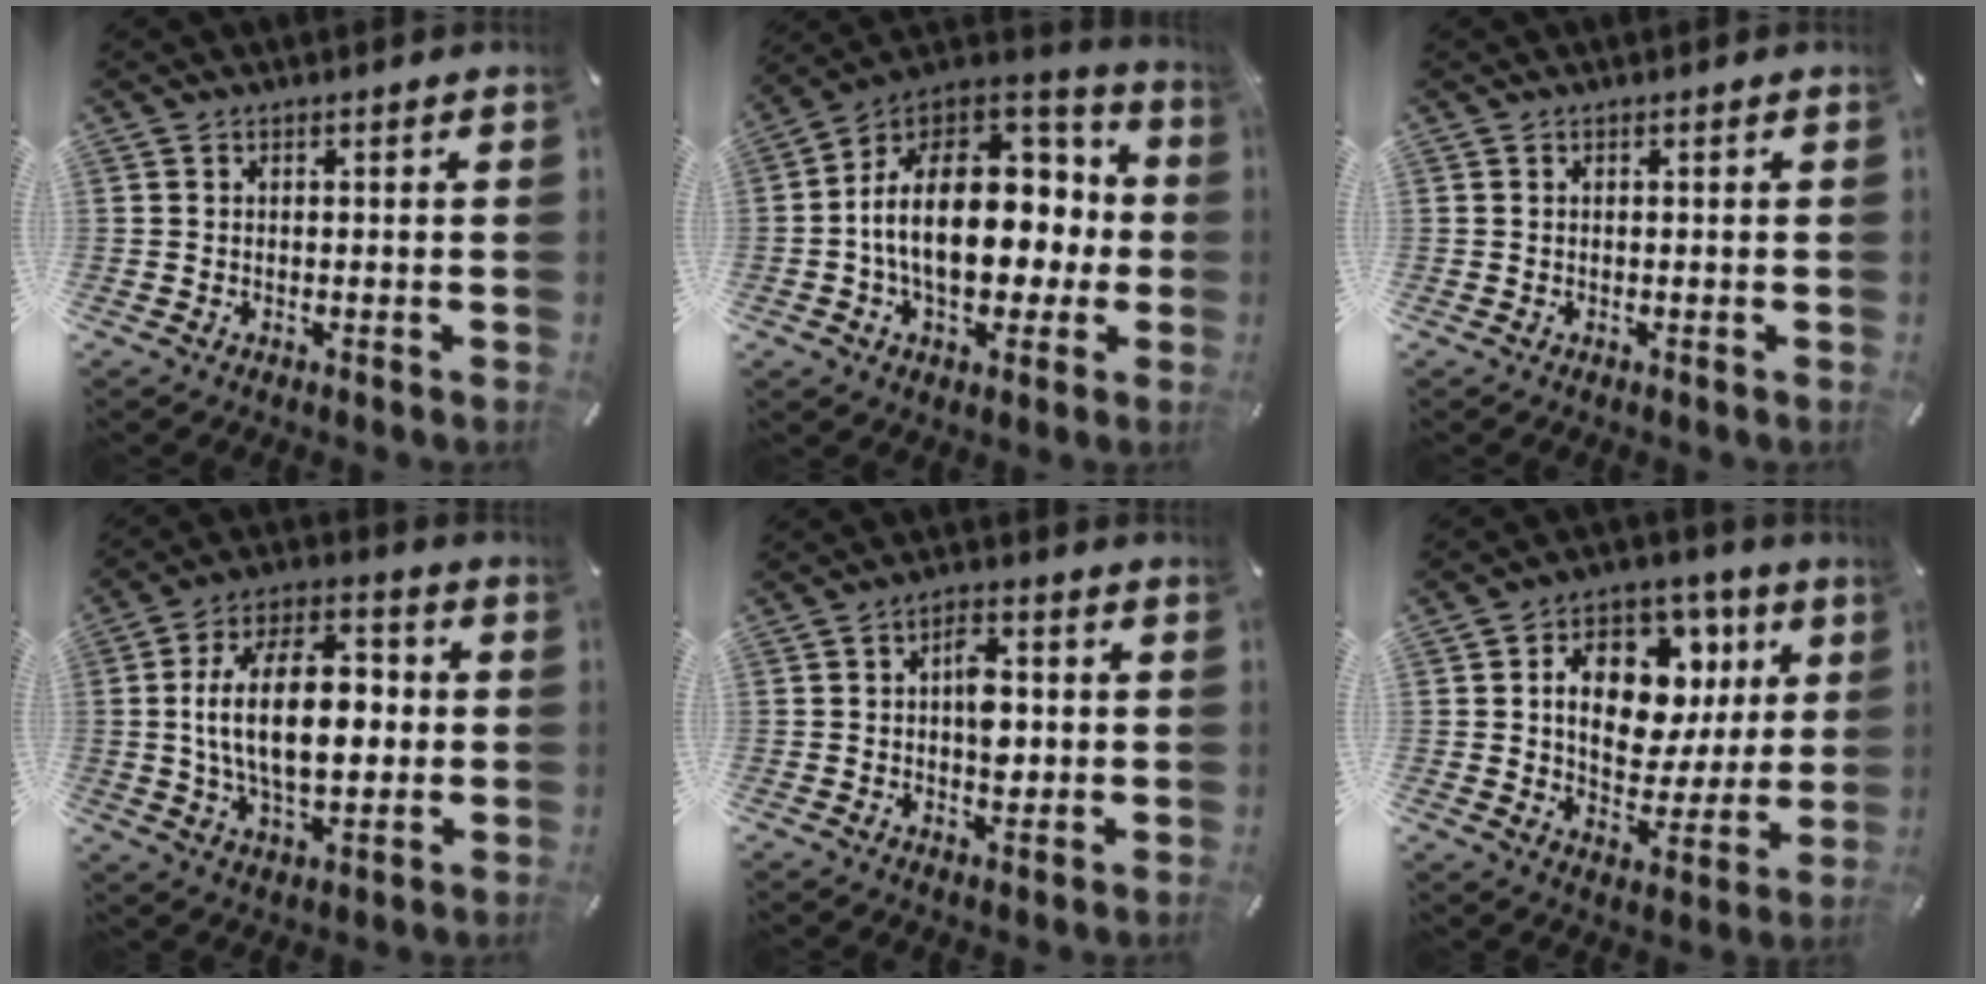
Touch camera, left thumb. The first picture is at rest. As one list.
[{"total": 22.4, "force": [-0.2, 14.8, 16.8], "torque": [-0.281, 0.005, 0.006]}, {"total": 0.0}, {"total": 19.6, "force": [0.3, 11.3, 16.0], "torque": [-0.292, 0.003, -0.001]}, {"total": 6.7, "force": [0.1, 4.0, 5.3], "torque": [-0.068, 0.000, -0.003]}, {"total": 16.6, "force": [5.0, 11.6, 10.7], "torque": [-0.158, -0.016, 0.093]}]